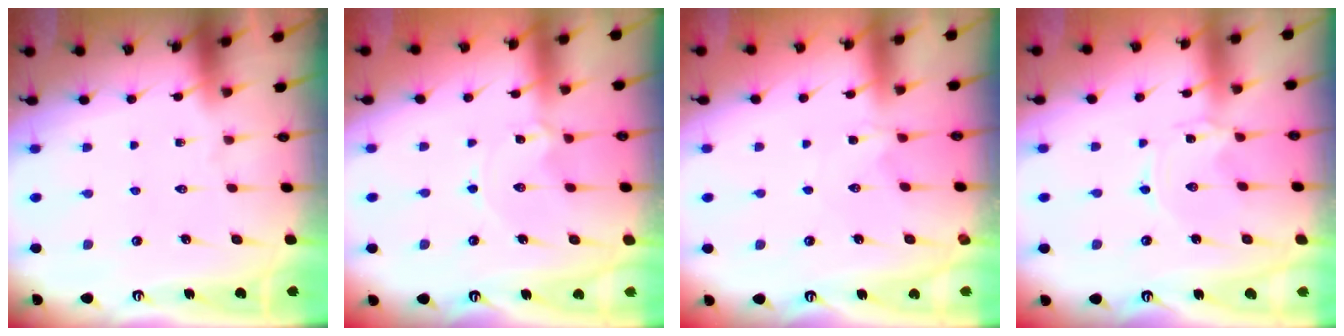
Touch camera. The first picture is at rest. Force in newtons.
{"total": 0.0}
{"total": 0.6, "press": 0.5, "slide": 0.2}
{"total": 0.0}